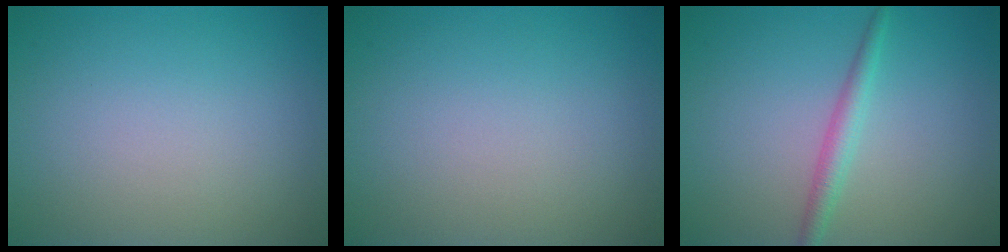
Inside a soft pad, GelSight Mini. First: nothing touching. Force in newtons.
{"total": 0.0}
{"total": 1.9, "press": 1.9, "slide": 0.0}